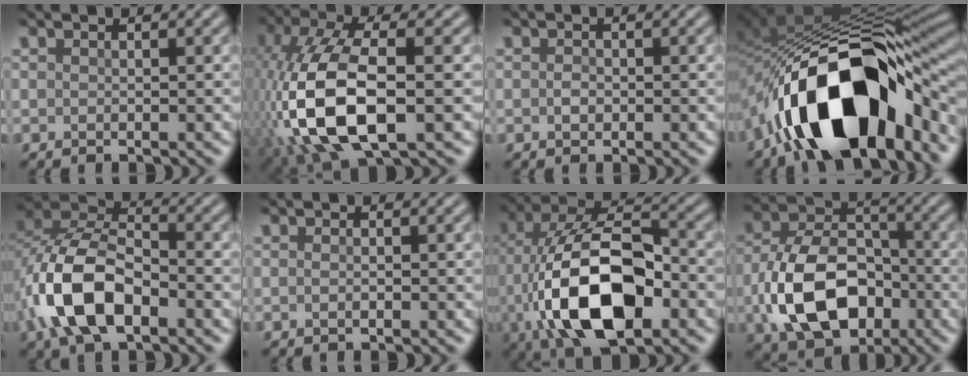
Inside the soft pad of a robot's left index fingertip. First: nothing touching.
{"total": 12.1, "force": [-2.7, 5.9, 10.2], "torque": [-0.232, -0.002, -0.054]}
{"total": 0.8, "force": [-0.1, 0.6, 0.5], "torque": [-0.012, 0.001, -0.003]}
{"total": 16.6, "force": [-7.2, 7.9, 12.7], "torque": [-0.197, -0.001, -0.123]}
{"total": 9.6, "force": [-3.6, 5.3, 7.1], "torque": [-0.153, 0.010, -0.081]}
{"total": 0.6, "force": [-0.1, 0.2, 0.5], "torque": [-0.010, 0.000, -0.003]}
{"total": 13.6, "force": [-3.5, 7.0, 11.1], "torque": [-0.213, -0.004, -0.070]}
{"total": 11.0, "force": [-3.2, 7.3, 7.5], "torque": [-0.154, -0.005, -0.061]}